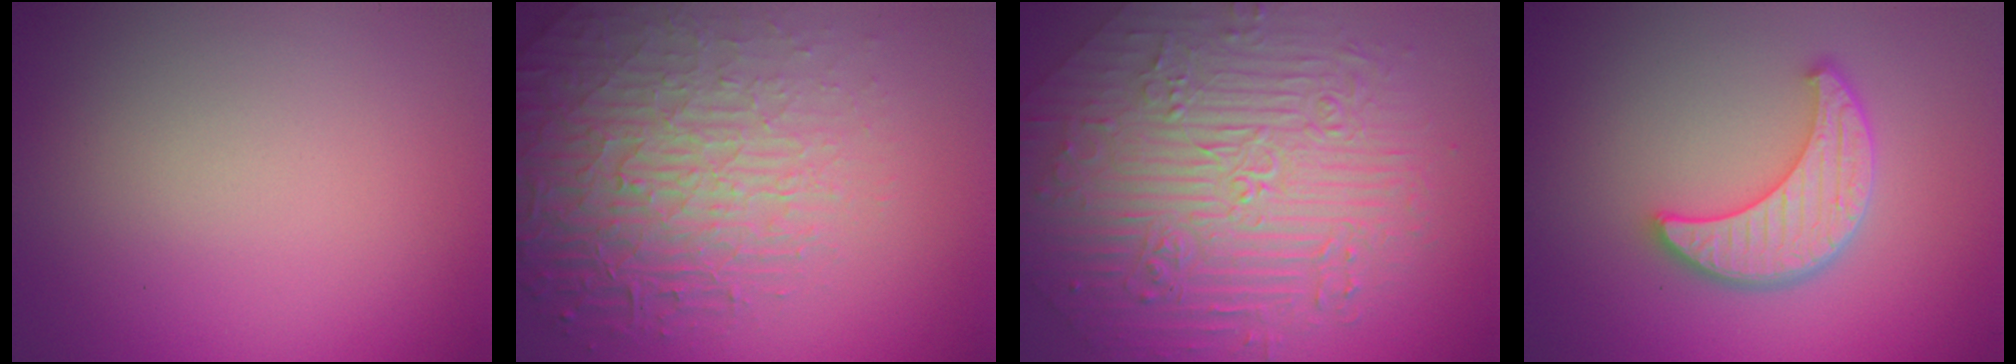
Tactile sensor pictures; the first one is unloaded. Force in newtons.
{"total": 7.8, "press": 5.5, "slide": 5.5}
{"total": 8.4, "press": 6.7, "slide": 5.1}
{"total": 4.9, "press": 3.9, "slide": 2.9}